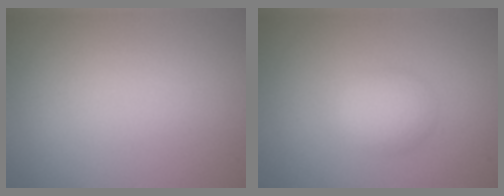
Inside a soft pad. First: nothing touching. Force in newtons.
{"total": 2.5, "press": 2.5, "slide": 0.1}